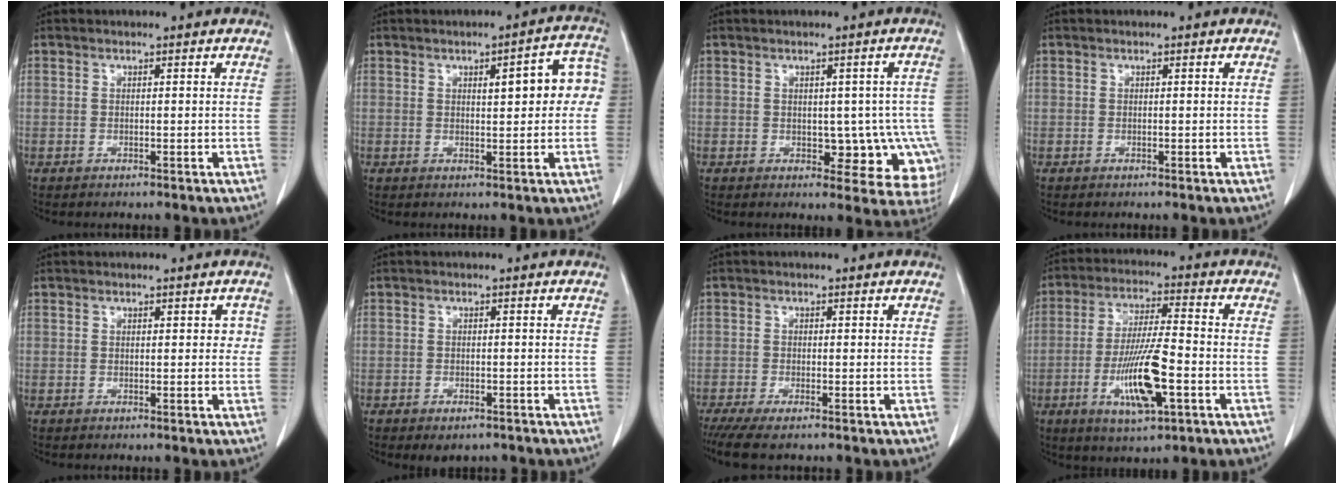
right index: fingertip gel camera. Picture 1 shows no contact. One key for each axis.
{"total": 7.5, "fx": 1.2, "fy": 2.1, "fz": 7.1, "tx": -0.084, "ty": 0.029, "tz": 0.012}
{"total": 8.8, "fx": -2.0, "fy": 5.4, "fz": 6.7, "tx": -0.050, "ty": 0.018, "tz": -0.016}
{"total": 0.0}
{"total": 1.6, "fx": 0.3, "fy": 1.1, "fz": 1.1, "tx": -0.006, "ty": 0.012, "tz": 0.002}
{"total": 3.3, "fx": -2.4, "fy": 1.6, "fz": 1.5, "tx": -0.016, "ty": -0.002, "tz": -0.027}
{"total": 4.9, "fx": -3.7, "fy": 0.8, "fz": 3.1, "tx": -0.049, "ty": -0.011, "tz": -0.061}
{"total": 11.8, "fx": -3.9, "fy": 1.8, "fz": 11.0, "tx": -0.211, "ty": -0.010, "tz": -0.068}